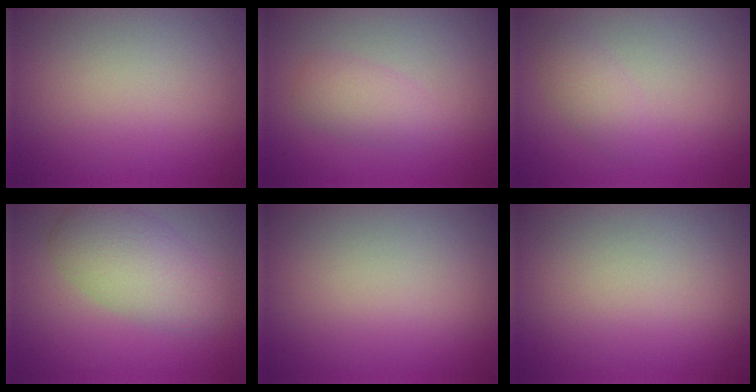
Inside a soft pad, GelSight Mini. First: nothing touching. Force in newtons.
{"total": 2.1, "press": 2.1, "slide": 0.1}
{"total": 1.7, "press": 1.7, "slide": 0.0}
{"total": 5.0, "press": 5.0, "slide": 0.2}
{"total": 0.0}
{"total": 0.0}